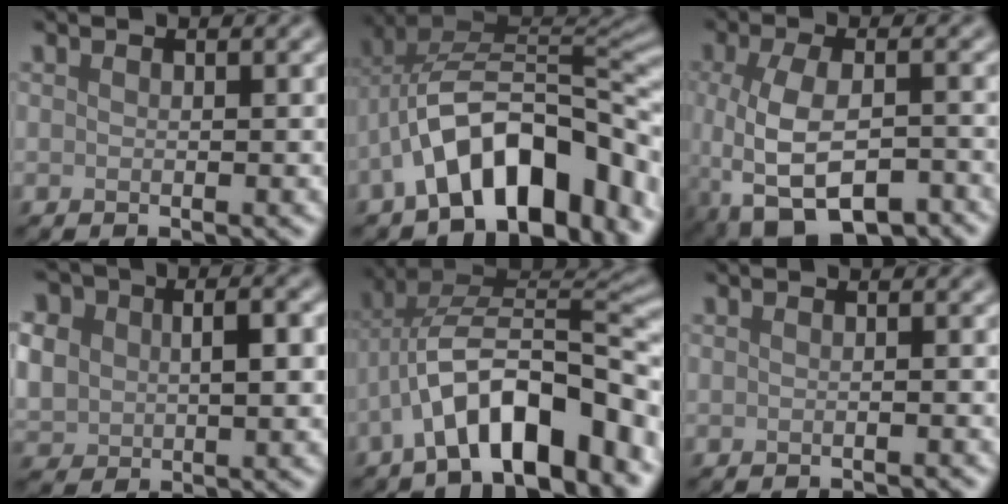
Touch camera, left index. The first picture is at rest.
{"total": 12.7, "force": [-4.5, 7.4, 9.3], "torque": [-0.130, 0.014, -0.080]}
{"total": 8.4, "force": [-3.4, 4.3, 6.4], "torque": [-0.134, -0.028, -0.053]}
{"total": 9.5, "force": [1.5, 7.2, 6.0], "torque": [-0.114, 0.019, 0.018]}
{"total": 11.2, "force": [-4.5, 4.5, 9.3], "torque": [-0.143, 0.020, -0.079]}
{"total": 1.0, "force": [-0.9, 0.1, 0.4], "torque": [0.000, -0.002, -0.018]}